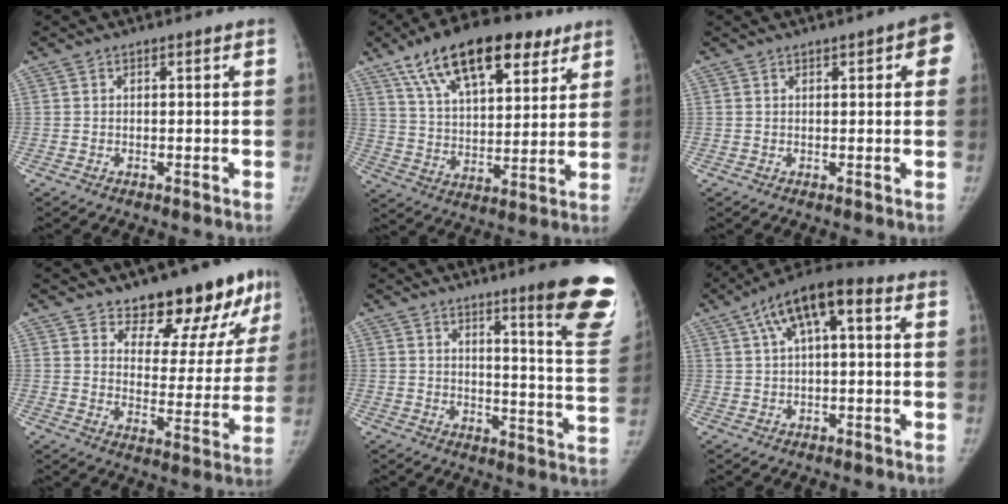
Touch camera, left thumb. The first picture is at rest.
{"total": 21.5, "force": [12.6, 9.8, 14.4], "torque": [-0.204, -0.021, 0.215]}
{"total": 5.7, "force": [2.1, 2.0, 5.0], "torque": [-0.038, 0.002, 0.017]}
{"total": 16.0, "force": [11.7, 6.9, 8.5], "torque": [-0.050, -0.091, 0.159]}
{"total": 17.0, "force": [11.3, 1.4, 12.7], "torque": [-0.127, -0.083, 0.141]}
{"total": 10.9, "force": [3.2, 4.3, 9.5], "torque": [-0.164, 0.035, 0.045]}